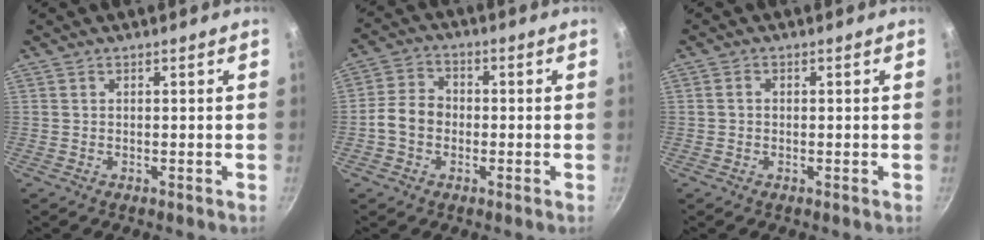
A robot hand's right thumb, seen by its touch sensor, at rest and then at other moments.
{"total": 6.4, "force": [-1.2, 5.2, 3.7], "torque": [-0.045, 0.023, -0.034]}
{"total": 1.1, "force": [-0.1, 1.0, 0.5], "torque": [-0.009, 0.005, -0.003]}